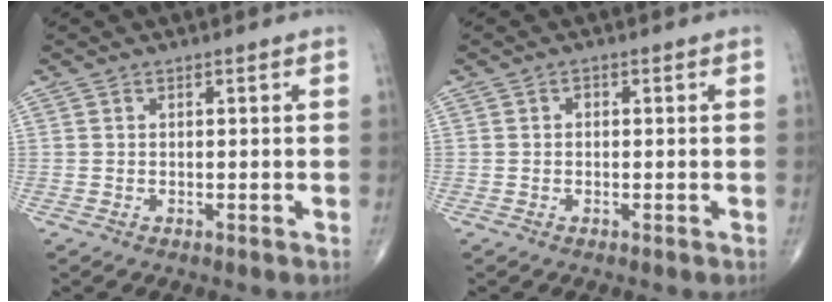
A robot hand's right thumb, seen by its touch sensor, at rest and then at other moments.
{"total": 0.8, "force": [0.1, 0.6, 0.5], "torque": [-0.006, 0.005, 0.000]}